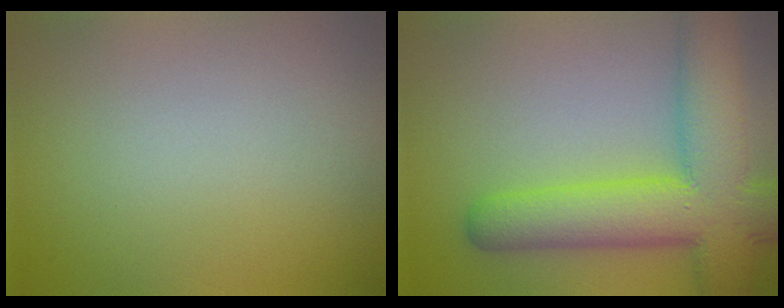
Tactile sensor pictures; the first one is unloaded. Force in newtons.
{"total": 10.7, "press": 10.7, "slide": 0.5}